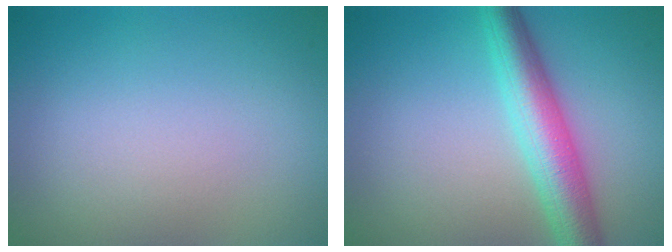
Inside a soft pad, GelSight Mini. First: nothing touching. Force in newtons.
{"total": 5.7, "press": 5.7, "slide": 0.1}